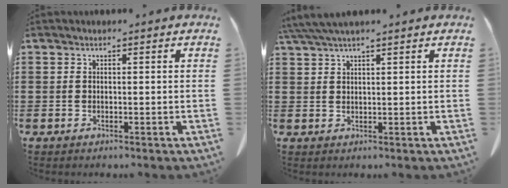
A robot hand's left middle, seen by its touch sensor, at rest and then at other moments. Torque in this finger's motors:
{"motor_torque": [1.08, -1.06, 0.38, 0.08]}